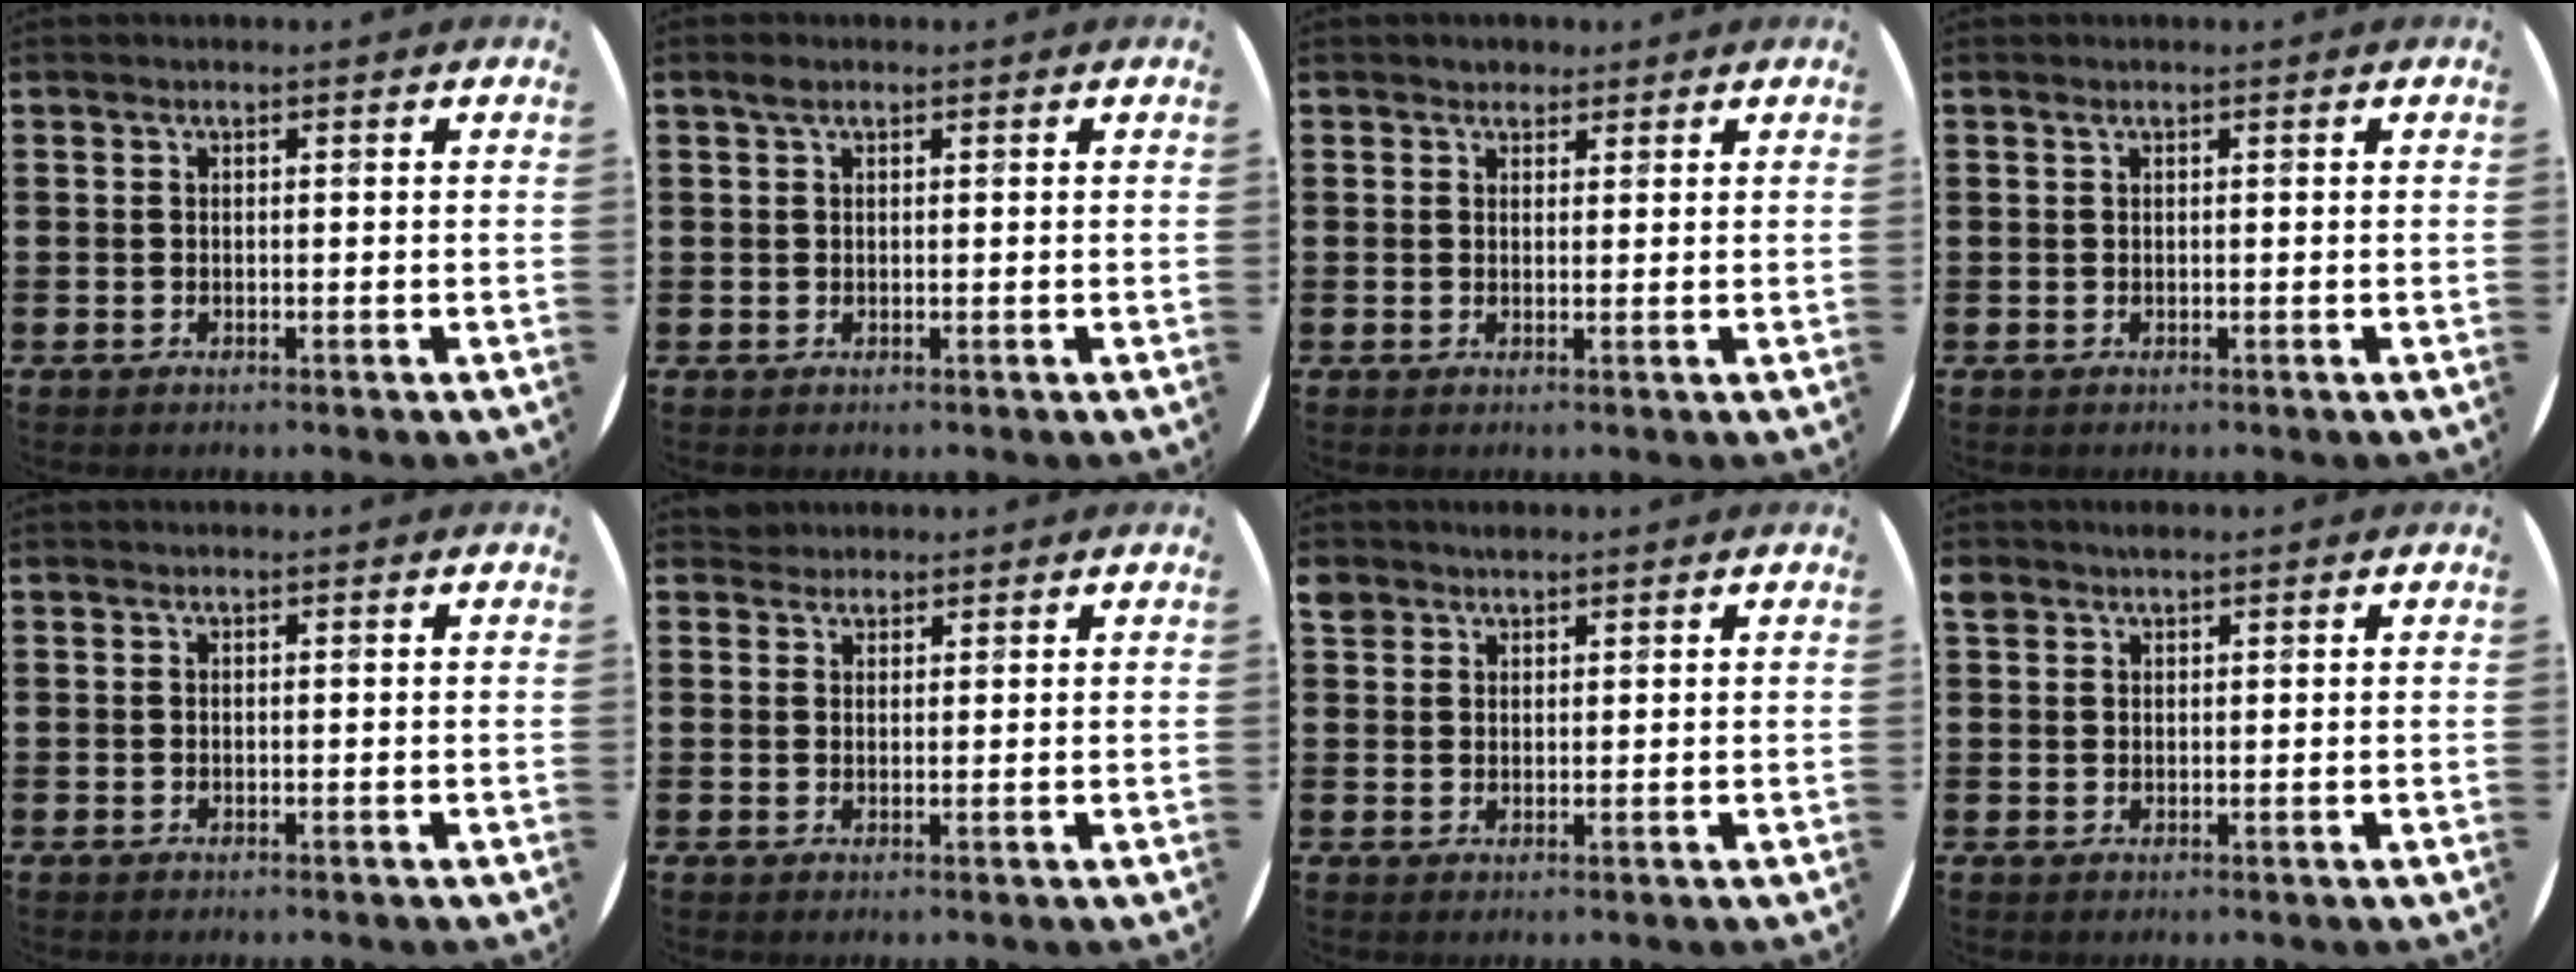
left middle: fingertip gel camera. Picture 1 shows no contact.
{"total": 1.0, "force": [0.7, 0.7, 0.4], "torque": [-0.003, 0.002, 0.011]}
{"total": 1.5, "force": [1.3, 0.6, 0.0], "torque": [0.006, 0.000, 0.024]}
{"total": 0.0}
{"total": 0.0}
{"total": 1.8, "force": [1.7, 0.7, -0.2], "torque": [0.000, 0.005, 0.034]}
{"total": 2.1, "force": [1.8, 1.1, 0.1], "torque": [0.003, 0.001, 0.034]}
{"total": 1.2, "force": [1.1, 0.6, 0.2], "torque": [-0.005, 0.003, 0.021]}